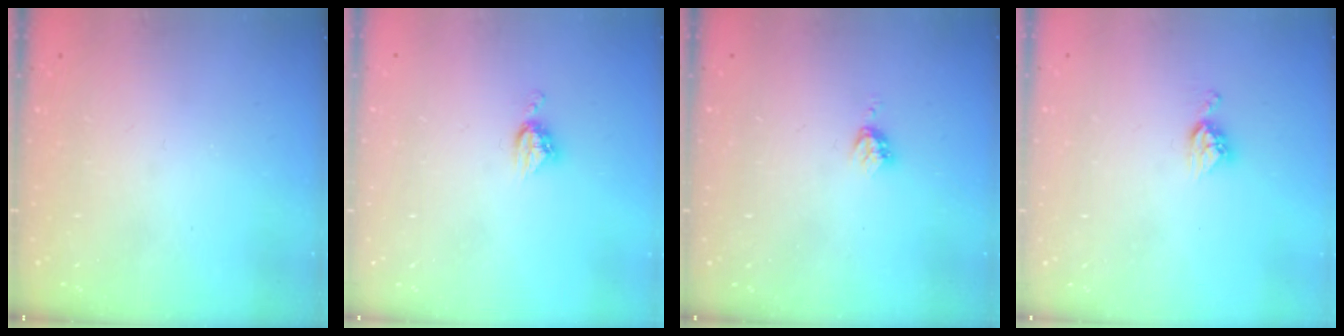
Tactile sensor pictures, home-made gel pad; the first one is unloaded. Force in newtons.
{"total": 5.4, "press": 5.4, "slide": 0.1}
{"total": 3.4, "press": 3.4, "slide": 0.4}
{"total": 6.5, "press": 6.5, "slide": 0.4}